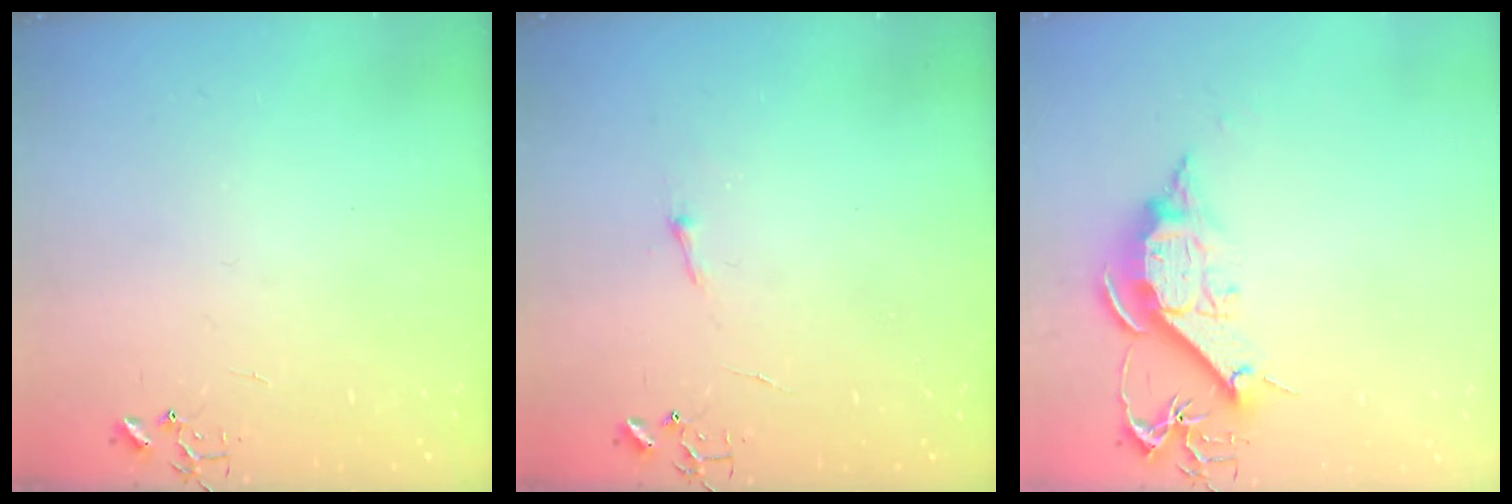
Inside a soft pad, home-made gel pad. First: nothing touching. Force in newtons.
{"total": 3.1, "press": 3.1, "slide": 0.4}
{"total": 11.7, "press": 11.7, "slide": 0.3}